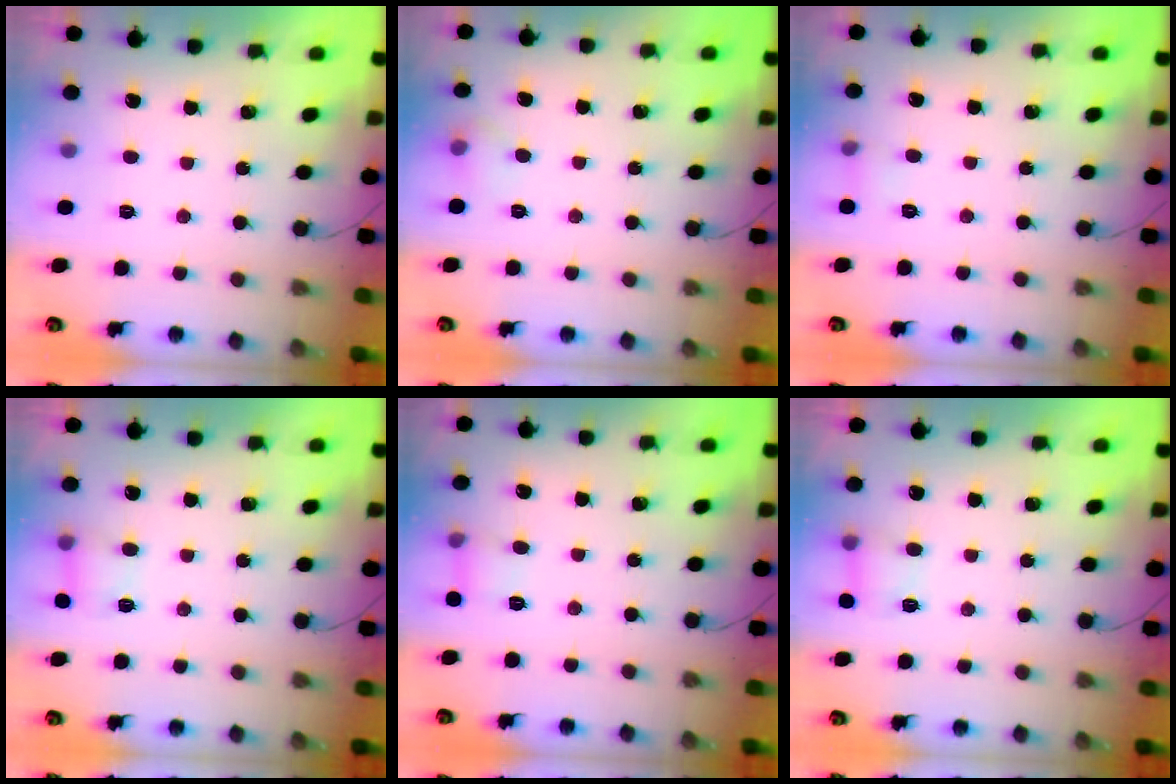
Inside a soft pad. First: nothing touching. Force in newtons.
{"total": 7.7, "press": 4.5, "slide": 6.3}
{"total": 4.1, "press": 3.9, "slide": 1.4}
{"total": 4.5, "press": 4.4, "slide": 1.2}
{"total": 5.2, "press": 4.9, "slide": 1.7}
{"total": 4.5, "press": 4.4, "slide": 1.2}